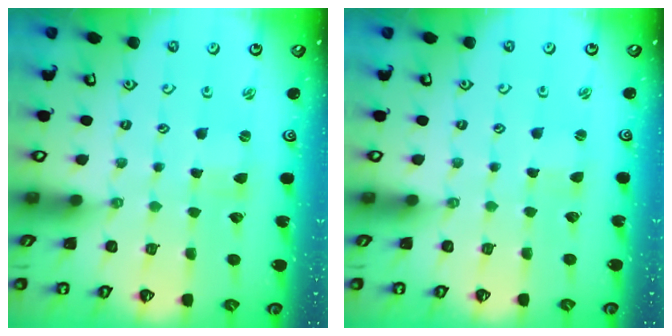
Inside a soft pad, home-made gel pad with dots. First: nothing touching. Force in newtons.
{"total": 0.0}